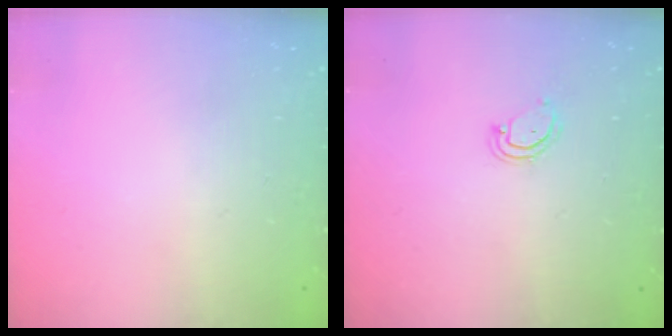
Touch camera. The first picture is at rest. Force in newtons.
{"total": 3.6, "press": 3.6, "slide": 0.2}